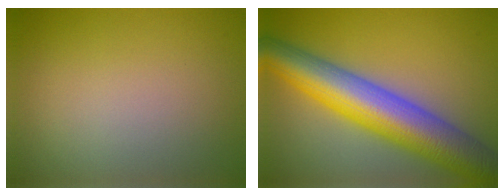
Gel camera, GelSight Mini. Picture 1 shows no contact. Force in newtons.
{"total": 11.2, "press": 11.2, "slide": 0.4}